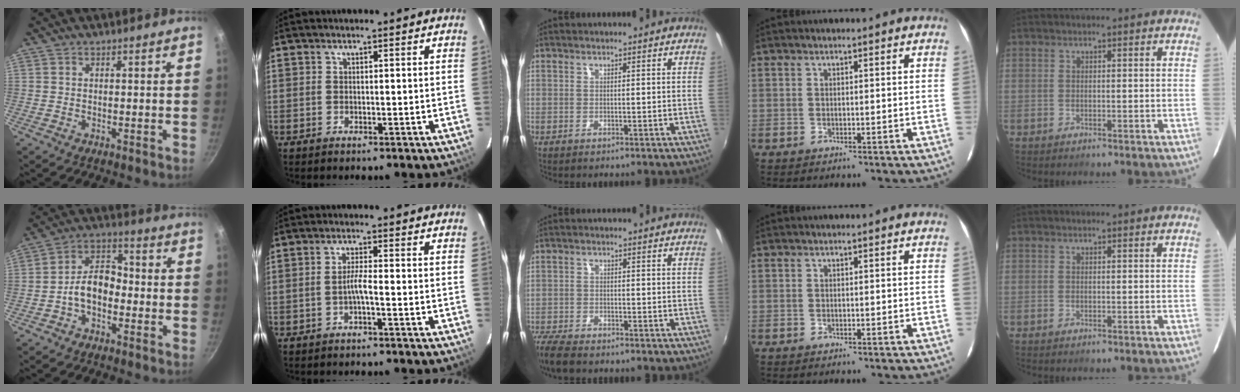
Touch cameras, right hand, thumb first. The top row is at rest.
{"thumb": {"total": 8.5, "force": [-2.5, 5.6, 5.9], "torque": [-0.072, 0.043, -0.057]}, "index": {"total": 2.4, "force": [-1.1, 0.0, 2.1], "torque": [-0.041, 0.001, -0.022]}, "middle": {"total": 6.0, "force": [-5.3, 1.0, 2.6], "torque": [-0.077, -0.026, -0.102]}}